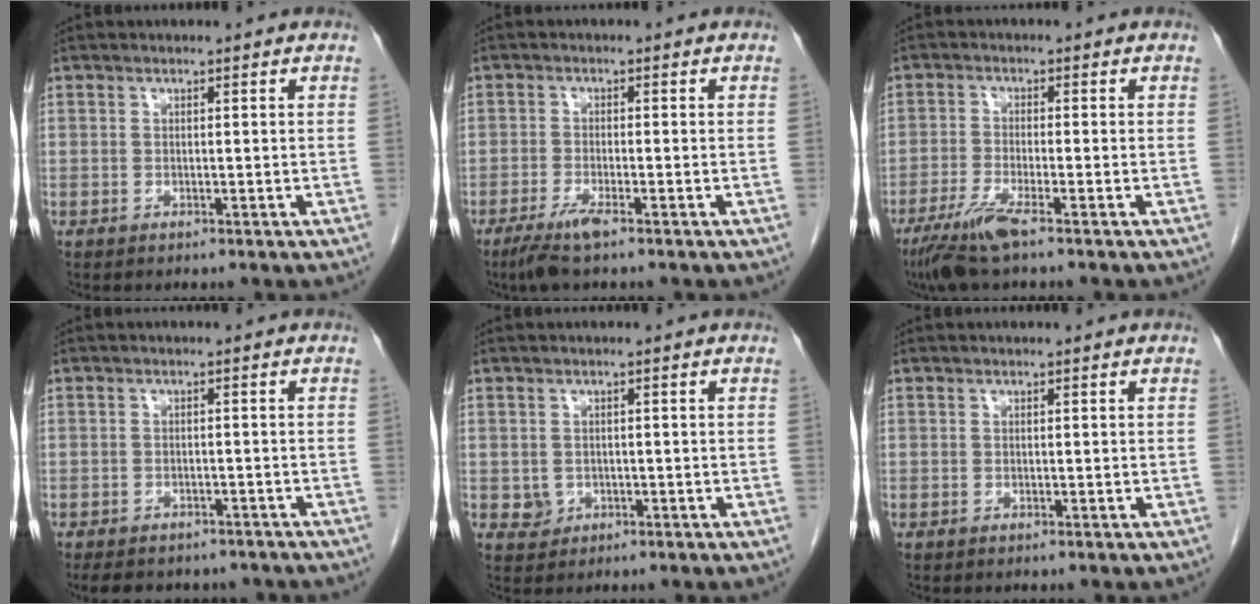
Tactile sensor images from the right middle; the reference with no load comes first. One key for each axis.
{"total": 4.0, "fx": -2.7, "fy": 0.1, "fz": 2.9, "tx": -0.064, "ty": -0.012, "tz": -0.054}
{"total": 5.7, "fx": -3.8, "fy": 0.0, "fz": 4.3, "tx": -0.089, "ty": -0.018, "tz": -0.077}
{"total": 10.9, "fx": -9.3, "fy": 4.5, "fz": 3.6, "tx": -0.066, "ty": 0.000, "tz": -0.109}
{"total": 1.9, "fx": -0.3, "fy": 1.8, "fz": 0.6, "tx": -0.007, "ty": 0.004, "tz": 0.001}
{"total": 0.0}